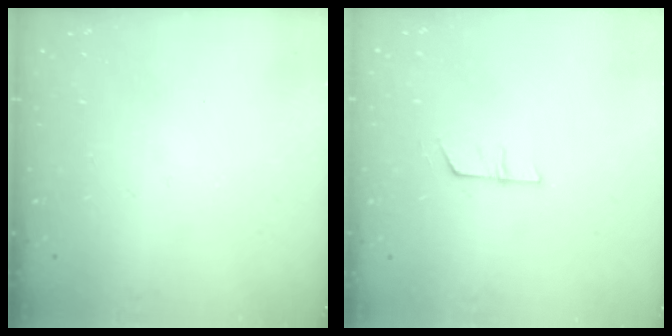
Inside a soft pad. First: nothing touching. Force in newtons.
{"total": 5.4, "press": 5.4, "slide": 0.4}